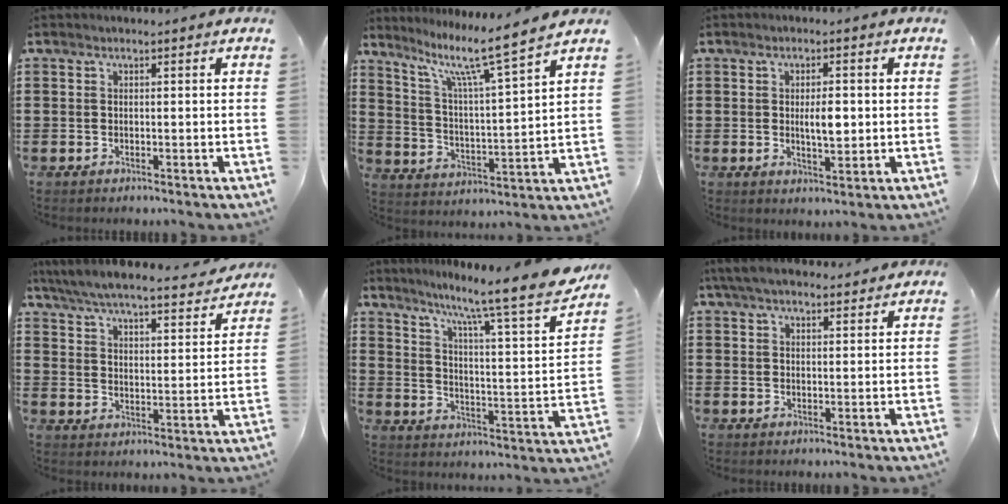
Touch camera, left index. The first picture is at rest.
{"total": 8.9, "force": [7.0, -0.1, 5.5], "torque": [-0.125, -0.045, 0.108]}
{"total": 4.0, "force": [0.2, 1.5, 3.7], "torque": [-0.063, 0.001, 0.000]}
{"total": 6.0, "force": [5.8, 0.0, 1.6], "torque": [-0.057, -0.038, 0.098]}
{"total": 9.6, "force": [8.0, -0.5, 5.2], "torque": [-0.107, -0.072, 0.120]}
{"total": 4.2, "force": [3.6, 1.3, 1.8], "torque": [-0.045, -0.001, 0.069]}